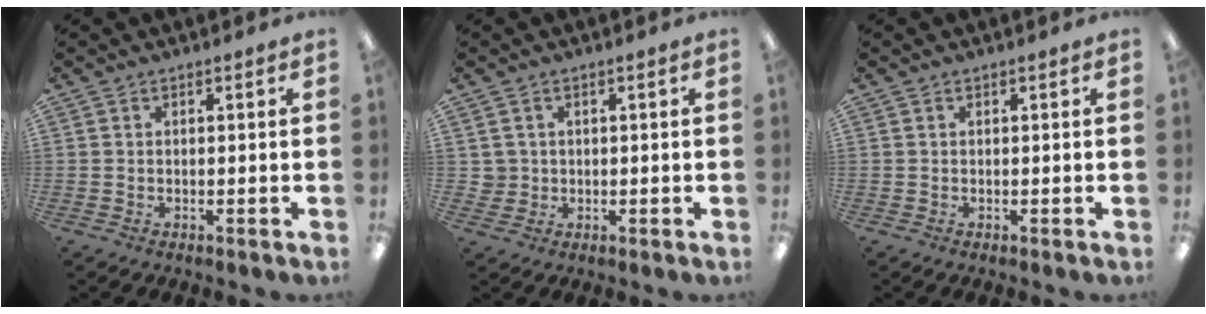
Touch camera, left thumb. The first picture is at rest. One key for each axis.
{"total": 2.7, "fx": 0.9, "fy": 2.5, "fz": 0.1, "tx": -0.012, "ty": 0.006, "tz": 0.015}
{"total": 0.0}